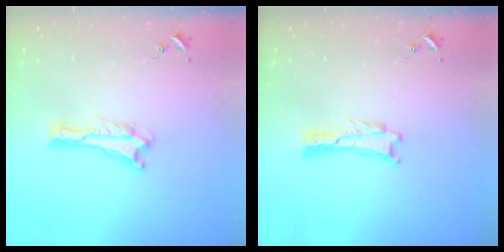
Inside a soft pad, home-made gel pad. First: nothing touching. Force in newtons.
{"total": 0.0}